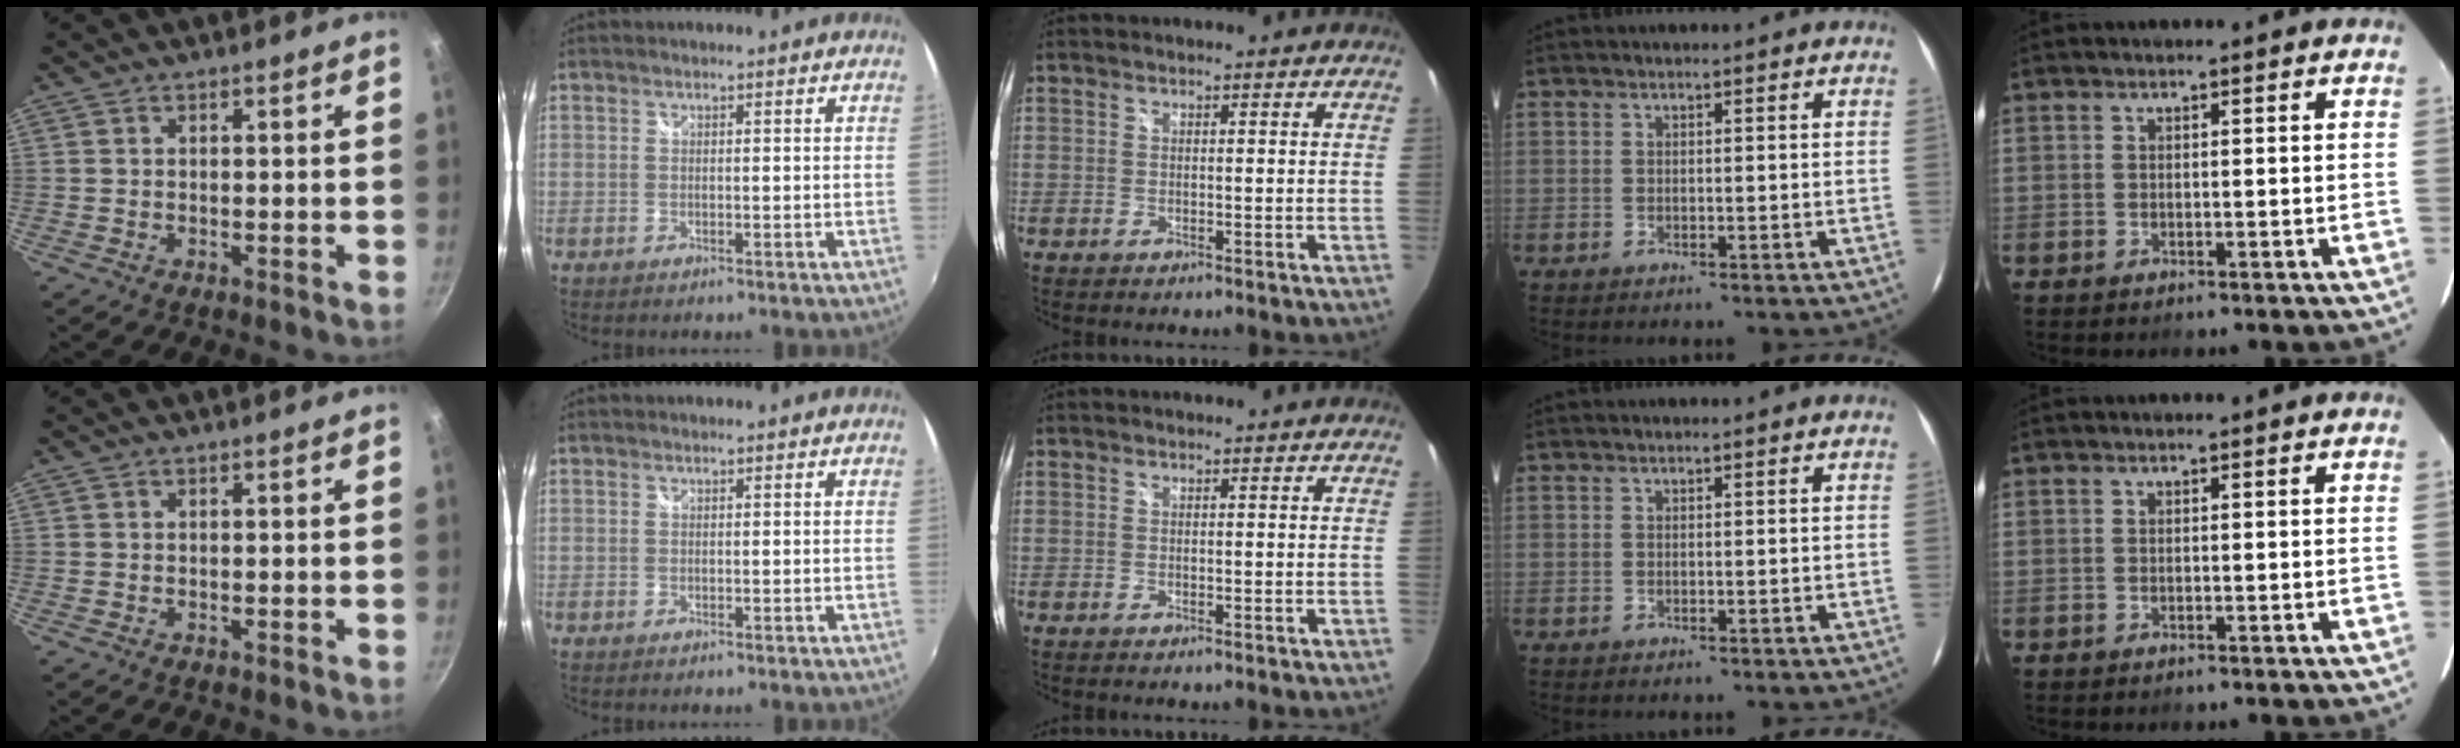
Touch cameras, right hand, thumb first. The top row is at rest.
{}